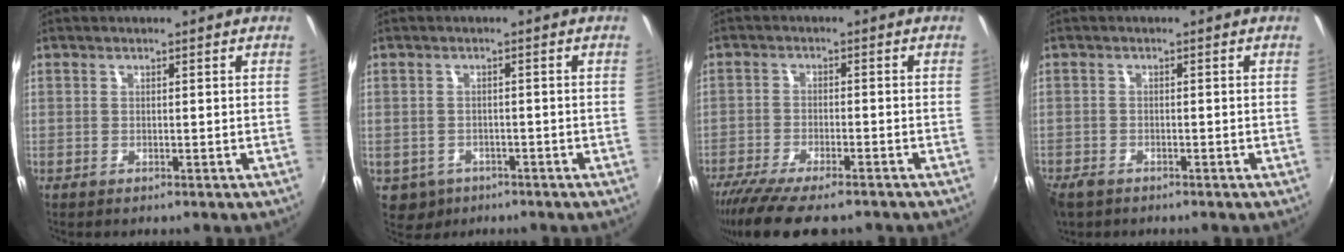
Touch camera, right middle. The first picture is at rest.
{"total": 4.6, "force": [-2.0, 3.8, 1.4], "torque": [-0.037, -0.004, -0.023]}
{"total": 12.4, "force": [-10.0, 2.8, 6.8], "torque": [-0.149, -0.043, -0.168]}
{"total": 3.6, "force": [-2.7, 1.9, 1.4], "torque": [-0.041, -0.013, -0.052]}